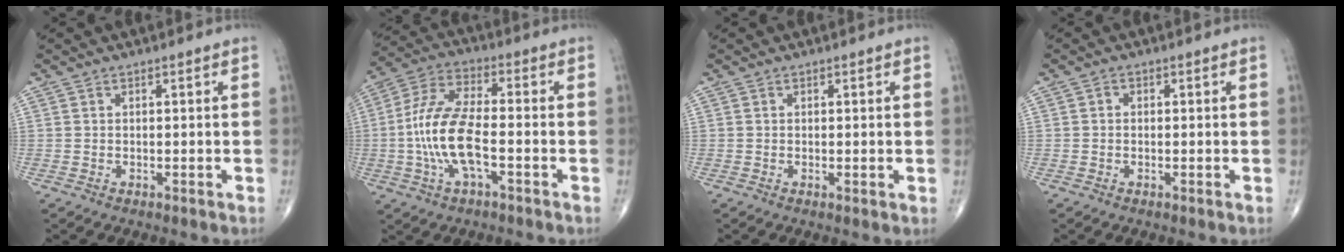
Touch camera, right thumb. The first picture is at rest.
{"total": 13.0, "force": [-2.7, 5.0, 11.6], "torque": [-0.250, 0.030, -0.055]}
{"total": 0.8, "force": [0.1, 0.2, 0.7], "torque": [-0.015, -0.005, -0.001]}
{"total": 0.8, "force": [0.0, 0.7, 0.4], "torque": [0.003, 0.003, -0.006]}